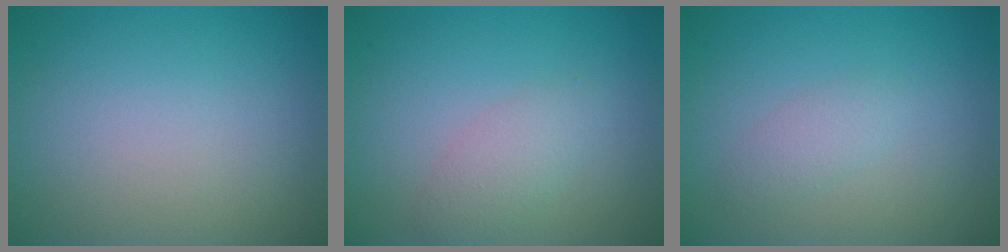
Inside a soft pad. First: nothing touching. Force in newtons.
{"total": 2.2, "press": 2.2, "slide": 0.1}
{"total": 1.4, "press": 1.4, "slide": 0.1}